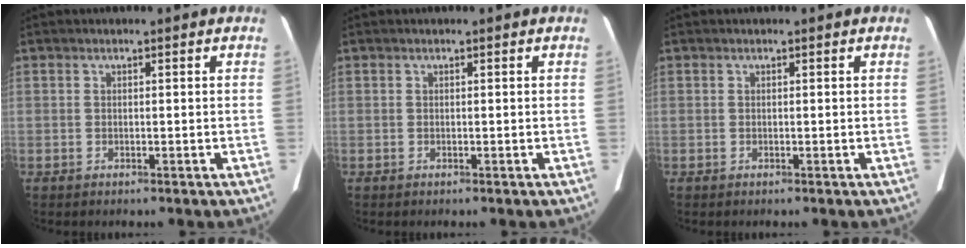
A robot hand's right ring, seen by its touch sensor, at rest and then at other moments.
{"total": 0.0}
{"total": 0.0}